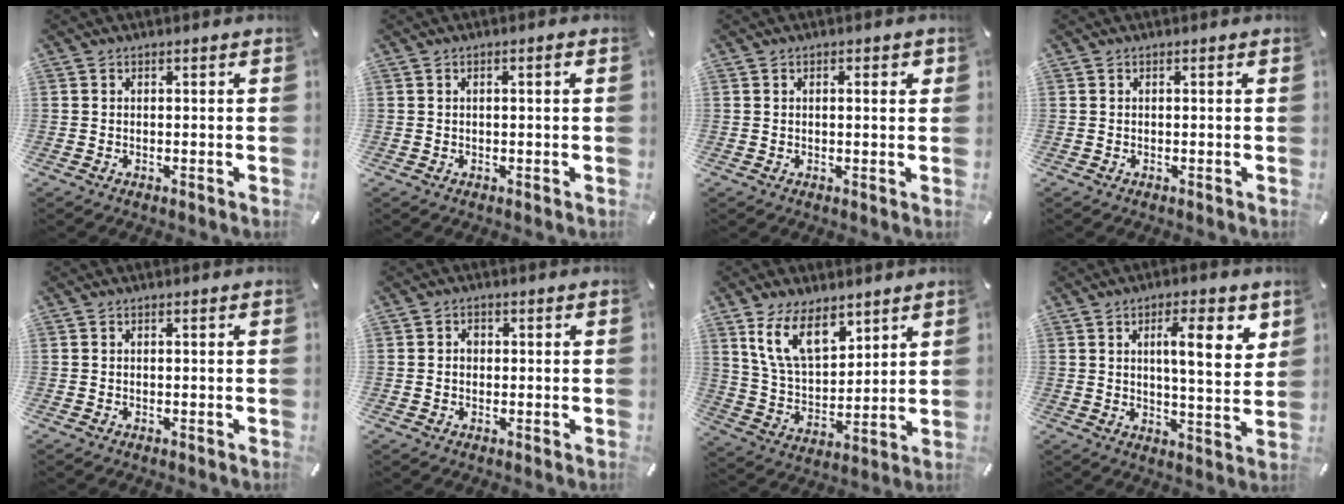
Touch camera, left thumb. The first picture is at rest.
{"total": 1.2, "force": [0.2, 0.1, 1.2], "torque": [-0.021, 0.000, 0.002]}
{"total": 1.5, "force": [0.3, 0.6, 1.4], "torque": [-0.019, 0.001, 0.002]}
{"total": 0.0}
{"total": 0.0}
{"total": 1.8, "force": [-0.1, 1.5, 1.0], "torque": [-0.020, 0.006, -0.004]}
{"total": 13.4, "force": [8.4, 7.1, 7.7], "torque": [-0.172, -0.033, 0.157]}
{"total": 10.8, "force": [4.2, 3.1, 9.4], "torque": [-0.141, -0.015, 0.059]}